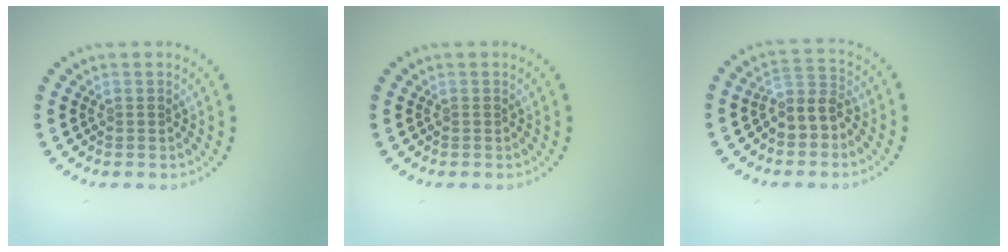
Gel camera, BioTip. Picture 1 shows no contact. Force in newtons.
{"total": 0.0}
{"total": 3.3, "press": 2.8, "slide": 1.6}